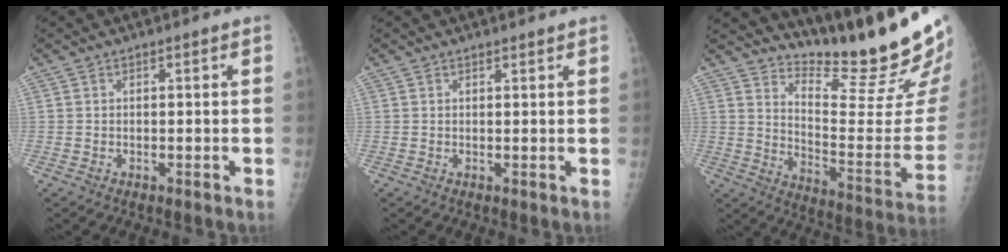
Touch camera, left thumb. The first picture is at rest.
{"total": 1.0, "force": [1.0, 0.0, 0.3], "torque": [0.000, -0.005, 0.016]}
{"total": 20.6, "force": [17.5, 1.8, 10.7], "torque": [-0.132, -0.164, 0.255]}